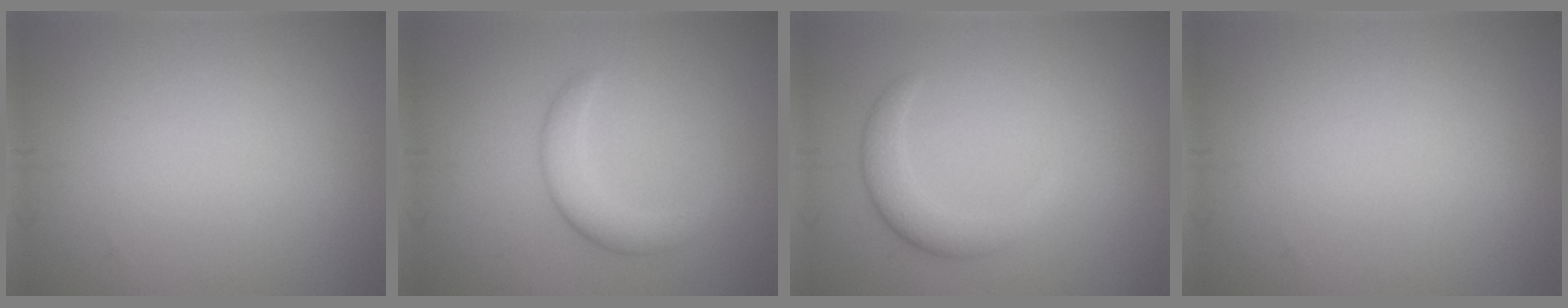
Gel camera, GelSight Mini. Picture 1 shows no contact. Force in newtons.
{"total": 2.9, "press": 2.9, "slide": 0.2}
{"total": 2.9, "press": 2.9, "slide": 0.1}
{"total": 0.0}